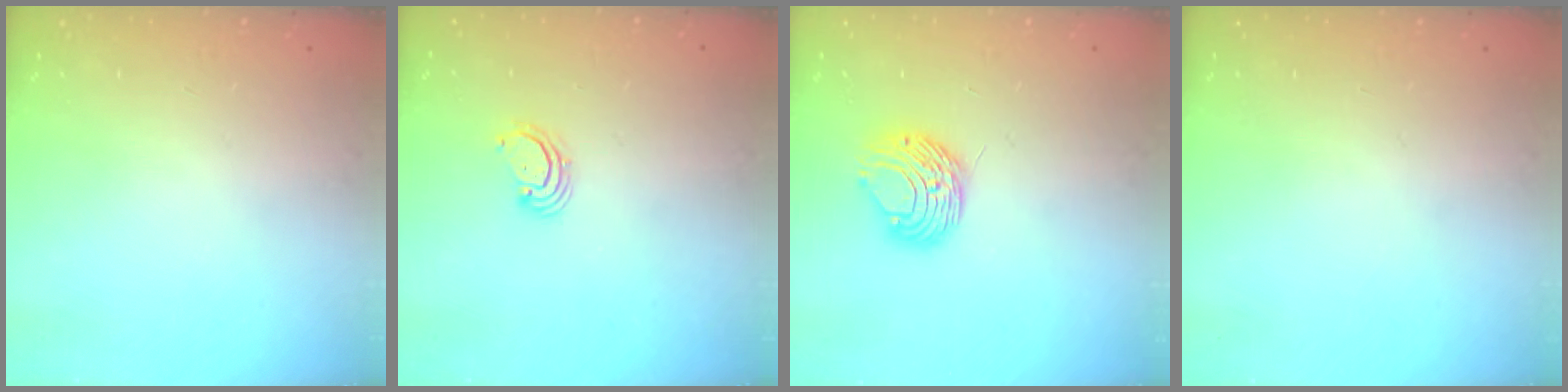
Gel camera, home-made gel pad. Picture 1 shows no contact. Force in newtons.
{"total": 2.7, "press": 2.7, "slide": 0.3}
{"total": 8.9, "press": 8.9, "slide": 0.7}
{"total": 0.0}